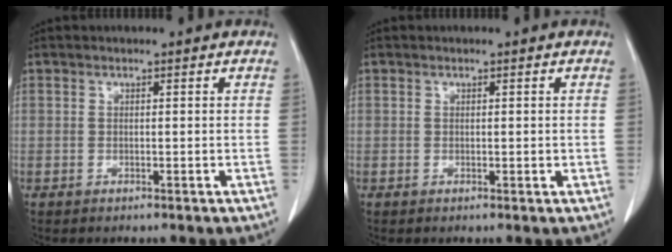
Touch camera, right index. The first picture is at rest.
{"total": 0.8, "force": [0.0, 0.3, 0.7], "torque": [-0.011, -0.004, 0.004]}